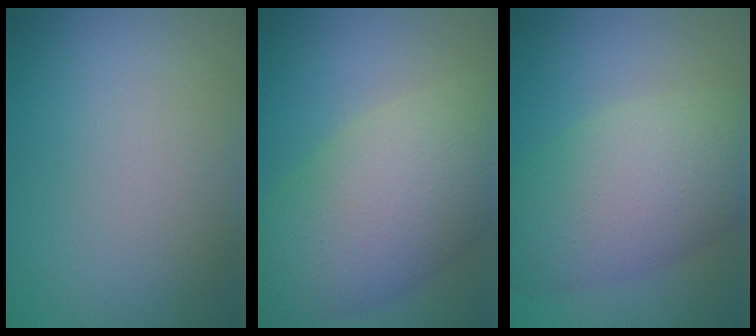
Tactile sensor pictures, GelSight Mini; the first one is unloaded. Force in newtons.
{"total": 9.9, "press": 9.9, "slide": 0.7}
{"total": 8.0, "press": 8.0, "slide": 0.3}